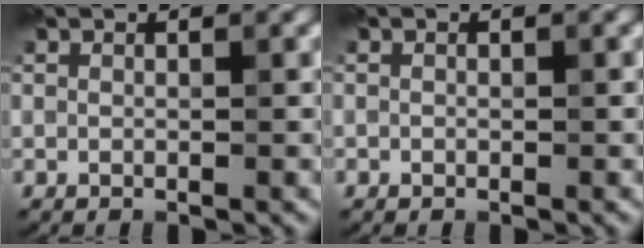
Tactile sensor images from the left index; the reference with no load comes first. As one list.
[{"total": 0.0}]